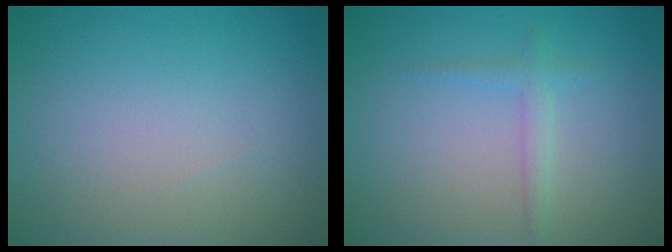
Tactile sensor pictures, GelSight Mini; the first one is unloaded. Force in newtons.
{"total": 1.4, "press": 1.4, "slide": 0.0}